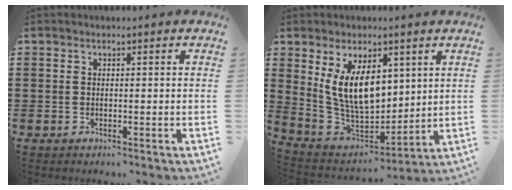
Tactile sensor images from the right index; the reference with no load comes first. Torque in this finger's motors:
{"motor_torque": [2.14, 0.00, 1.05, 0.21]}